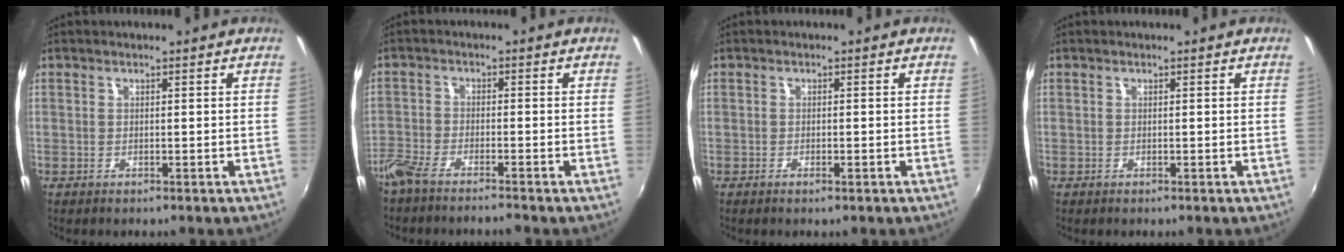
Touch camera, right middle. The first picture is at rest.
{"total": 5.3, "force": [-4.7, 0.6, 2.3], "torque": [-0.066, -0.013, -0.094]}
{"total": 1.0, "force": [-0.6, 0.3, 0.7], "torque": [-0.012, -0.001, -0.011]}
{"total": 0.0}